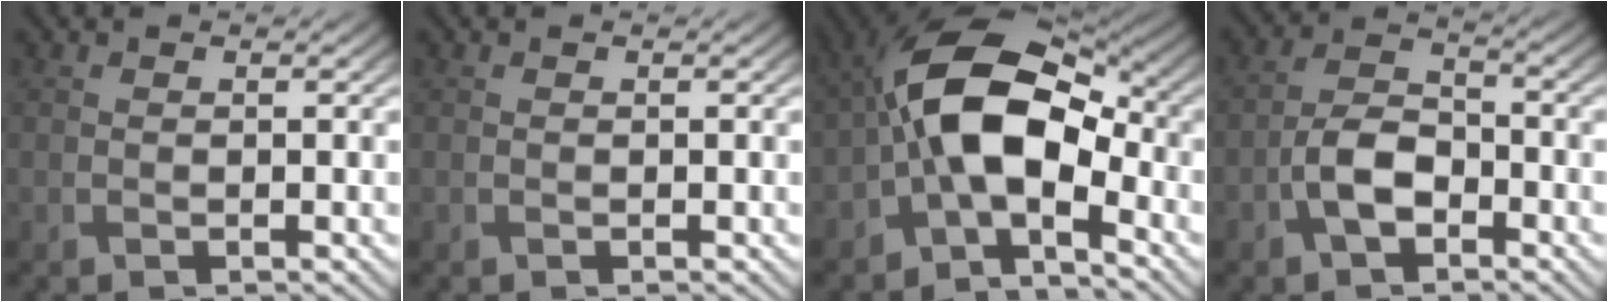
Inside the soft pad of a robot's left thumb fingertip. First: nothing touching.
{"total": 0.0}
{"total": 11.6, "force": [-2.5, 6.0, 9.6], "torque": [-0.161, 0.023, -0.066]}
{"total": 5.2, "force": [-2.4, 2.9, 3.6], "torque": [-0.071, 0.011, -0.056]}